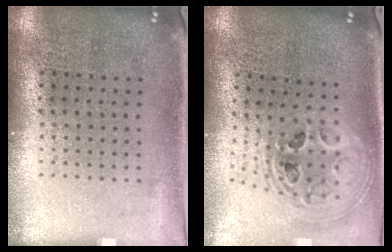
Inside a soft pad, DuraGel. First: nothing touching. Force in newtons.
{"total": 2.4, "press": 1.8, "slide": 1.5}